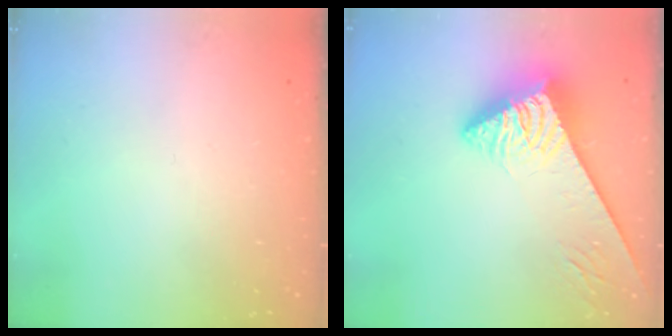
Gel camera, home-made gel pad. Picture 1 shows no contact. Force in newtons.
{"total": 4.4, "press": 4.4, "slide": 0.7}